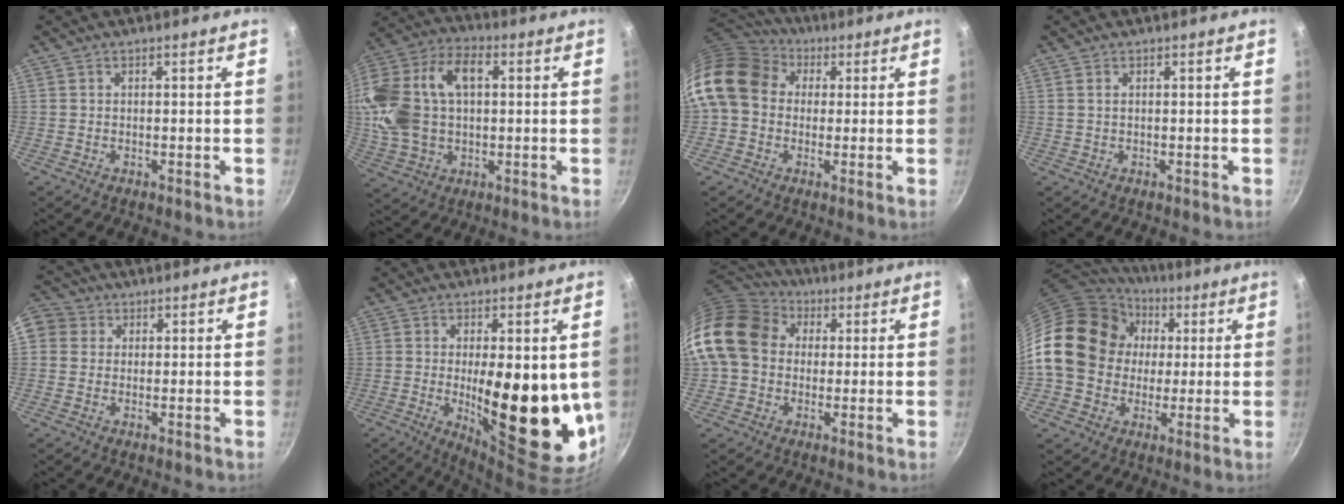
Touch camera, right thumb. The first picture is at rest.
{"total": 20.5, "force": [2.9, 13.5, 15.2], "torque": [-0.299, 0.031, 0.048]}
{"total": 15.8, "force": [3.6, 12.7, 8.7], "torque": [-0.151, 0.028, 0.048]}
{"total": 0.6, "force": [0.3, 0.3, 0.5], "torque": [-0.009, 0.001, 0.004]}
{"total": 8.8, "force": [2.1, 7.9, 3.3], "torque": [-0.052, 0.017, 0.026]}
{"total": 18.6, "force": [-0.3, 6.5, 17.4], "torque": [-0.226, -0.031, 0.006]}
{"total": 17.8, "force": [3.4, 14.3, 9.9], "torque": [-0.175, 0.032, 0.049]}
{"total": 20.6, "force": [2.6, 17.4, 10.8], "torque": [-0.176, 0.029, 0.041]}